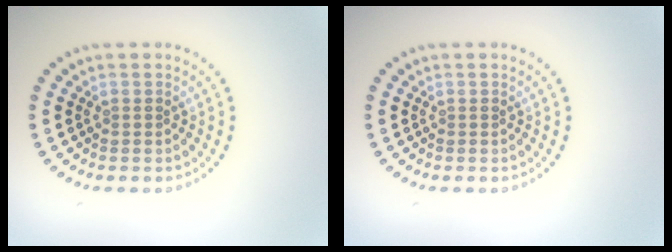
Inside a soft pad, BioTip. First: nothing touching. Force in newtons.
{"total": 0.0}